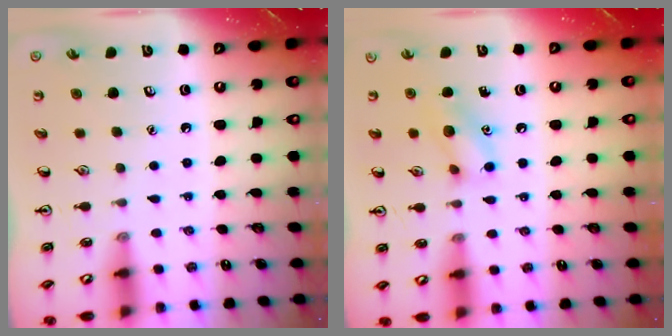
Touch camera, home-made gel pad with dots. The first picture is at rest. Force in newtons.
{"total": 9.2, "press": 9.2, "slide": 1.1}